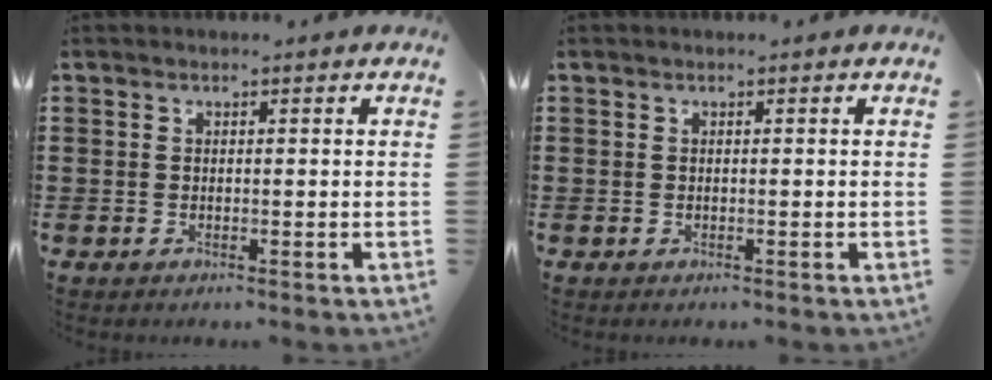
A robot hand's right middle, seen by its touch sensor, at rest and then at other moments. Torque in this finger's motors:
{"motor_torque": [-0.10, 0.04, 0.01, 0.00]}